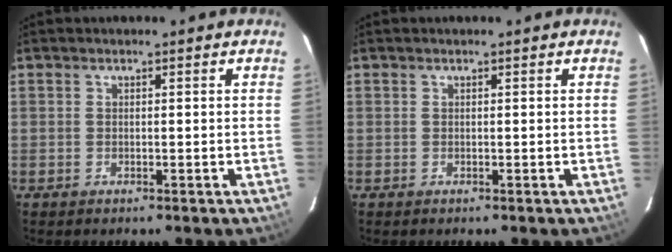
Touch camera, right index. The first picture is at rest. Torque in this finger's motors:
{"motor_torque": [0.13, 0.02, 0.04, 0.01]}